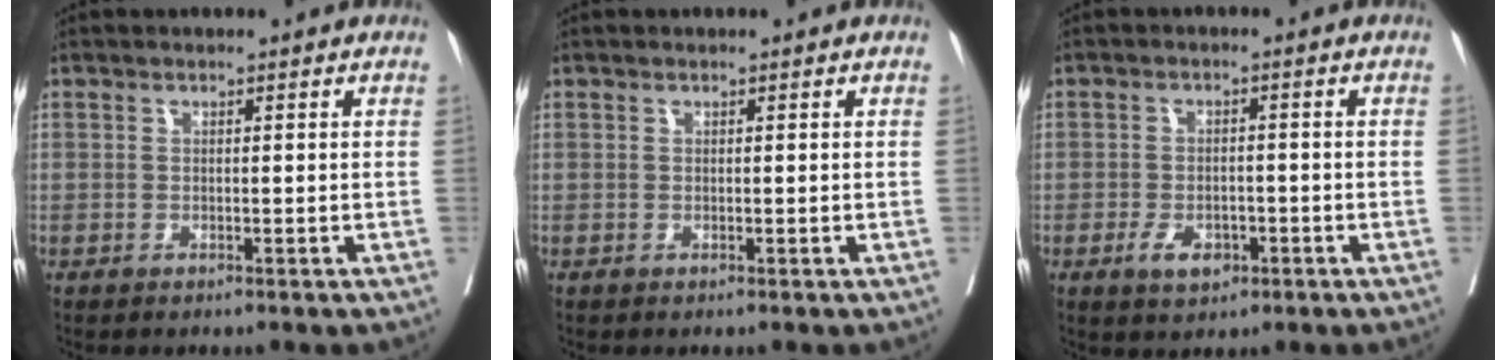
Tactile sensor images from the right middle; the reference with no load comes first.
{"total": 0.0}
{"total": 4.2, "force": [-2.1, 2.4, 2.7], "torque": [-0.052, 0.000, -0.027]}